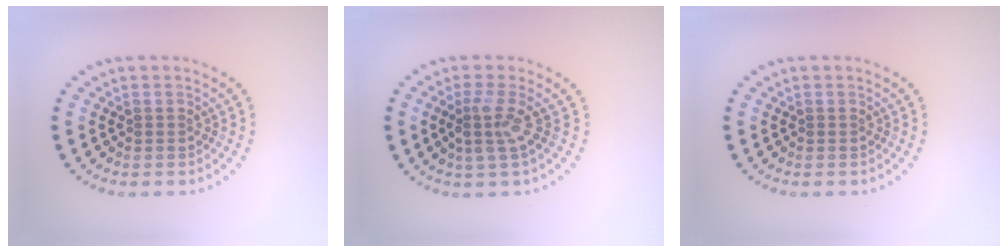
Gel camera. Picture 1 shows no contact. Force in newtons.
{"total": 2.6, "press": 1.9, "slide": 1.9}
{"total": 0.0}